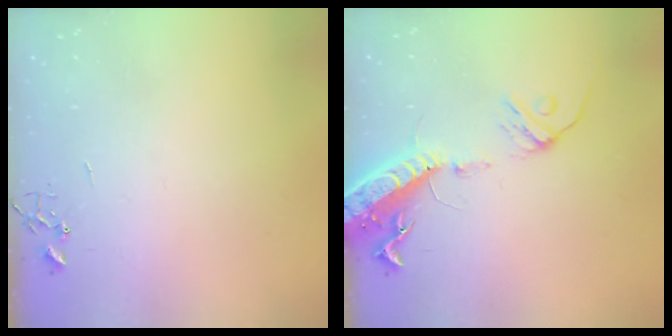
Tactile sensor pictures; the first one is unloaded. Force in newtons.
{"total": 16.2, "press": 15.8, "slide": 3.4}